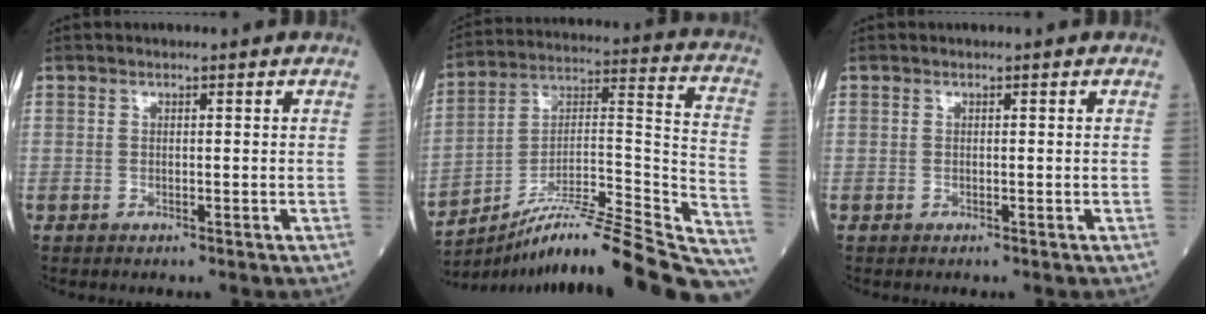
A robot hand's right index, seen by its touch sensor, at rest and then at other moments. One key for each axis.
{"total": 28.8, "fx": -25.4, "fy": 1.0, "fz": 13.6, "tx": -0.139, "ty": 0.010, "tz": -0.378}
{"total": 0.0}